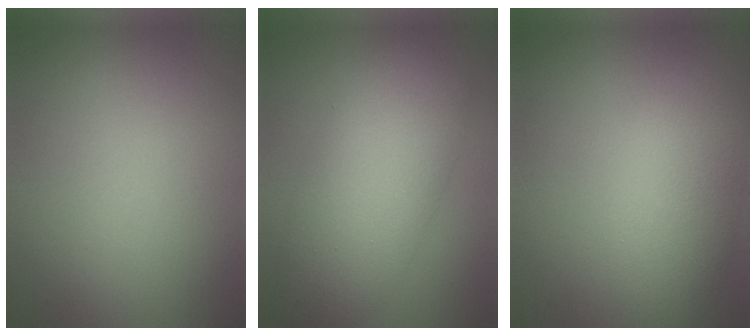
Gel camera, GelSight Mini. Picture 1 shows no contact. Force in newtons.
{"total": 8.5, "press": 8.5, "slide": 0.1}
{"total": 5.8, "press": 5.8, "slide": 0.6}